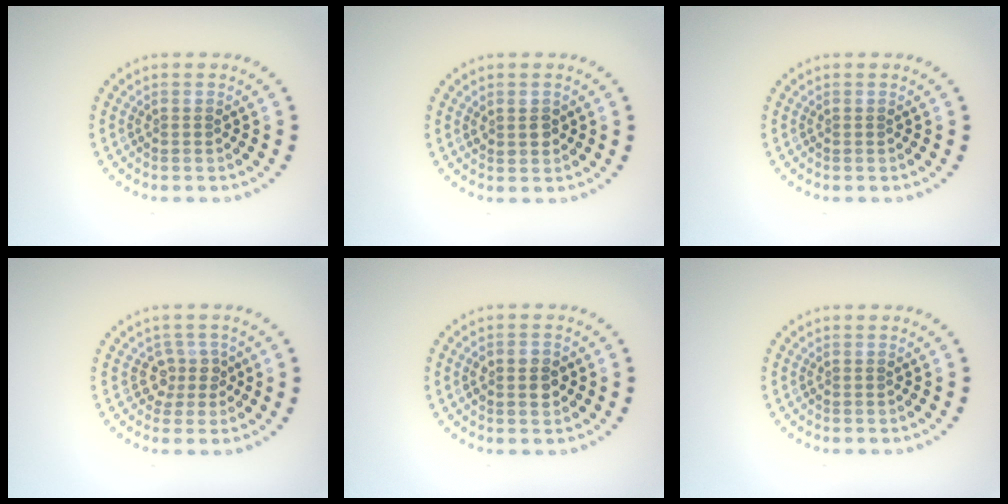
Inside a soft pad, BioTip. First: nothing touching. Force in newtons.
{"total": 1.5, "press": 1.4, "slide": 0.2}
{"total": 0.0}
{"total": 2.2, "press": 1.6, "slide": 1.5}
{"total": 3.0, "press": 3.0, "slide": 0.1}
{"total": 0.0}